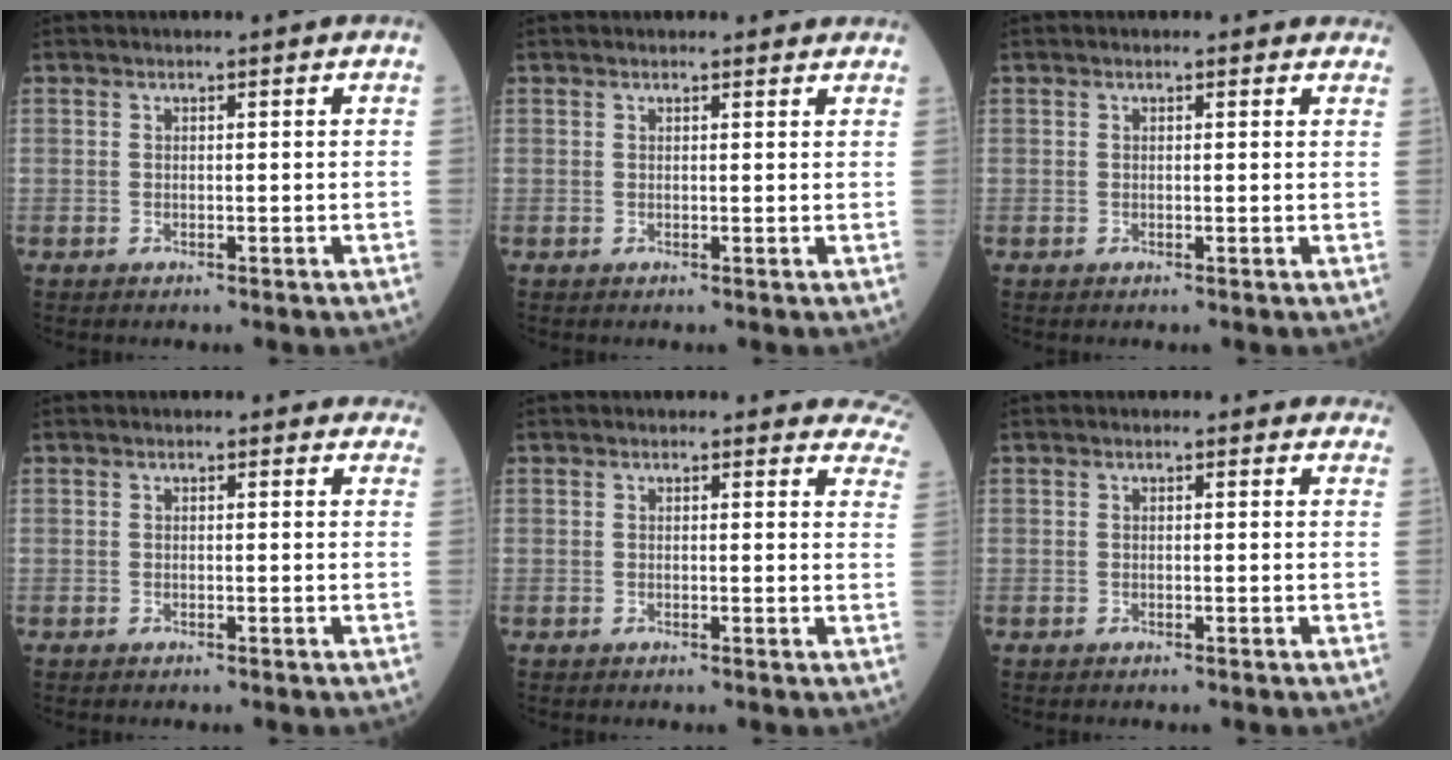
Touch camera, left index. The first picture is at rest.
{"total": 3.3, "force": [3.0, 1.0, 1.0], "torque": [-0.008, 0.014, 0.027]}
{"total": 1.7, "force": [1.3, 0.9, 0.4], "torque": [0.003, 0.001, 0.001]}
{"total": 2.5, "force": [2.1, 1.2, 0.4], "torque": [0.010, -0.001, 0.003]}
{"total": 7.5, "force": [7.0, 2.6, 0.7], "torque": [0.044, -0.021, 0.032]}
{"total": 1.9, "force": [1.6, 1.0, 0.4], "torque": [0.008, -0.002, -0.001]}